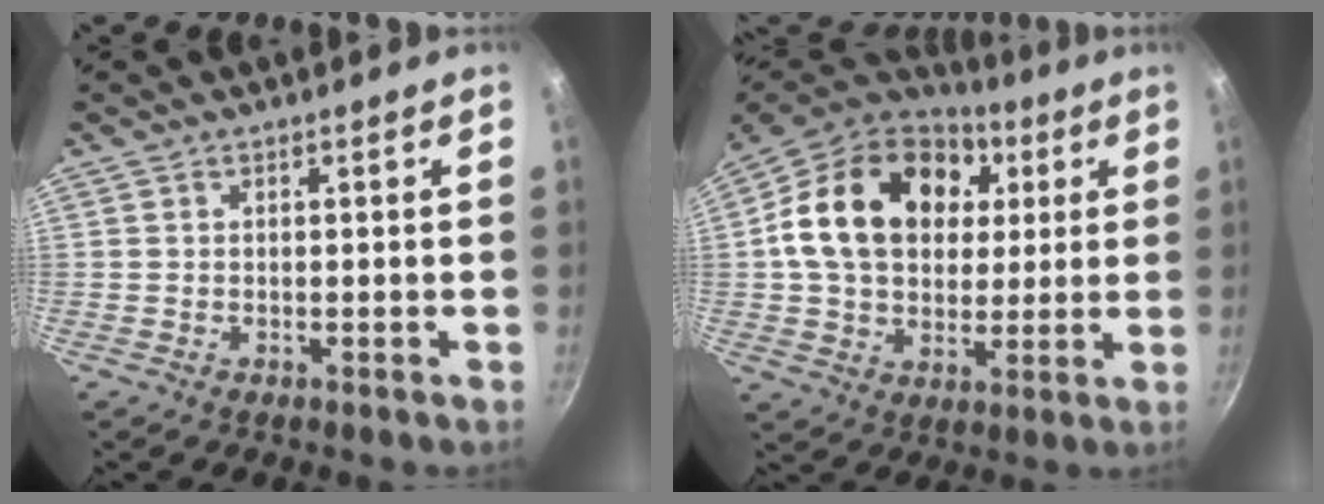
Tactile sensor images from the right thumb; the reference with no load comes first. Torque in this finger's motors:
{"motor_torque": [1.01, 4.00, 0.75, 0.65, 0.20]}